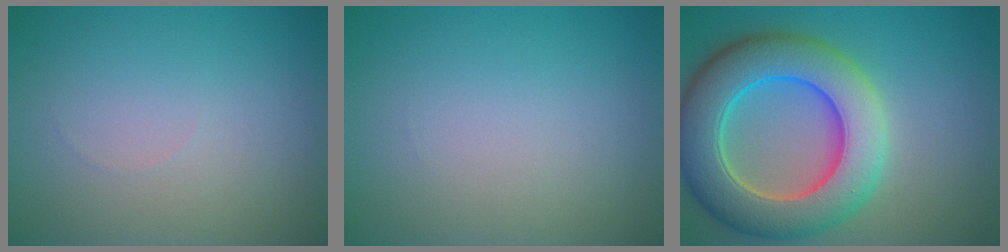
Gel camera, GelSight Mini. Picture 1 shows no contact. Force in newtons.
{"total": 0.0}
{"total": 10.4, "press": 10.3, "slide": 0.7}